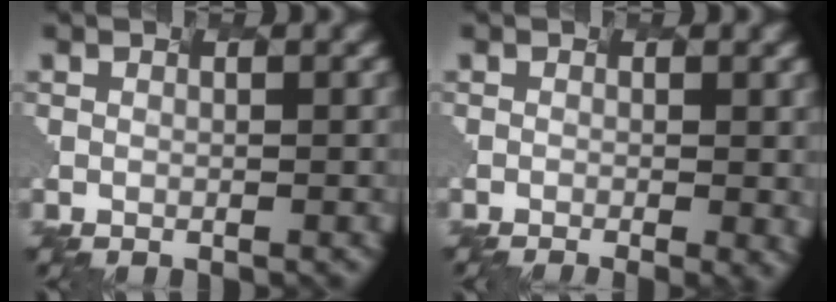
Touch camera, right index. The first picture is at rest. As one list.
[{"total": 3.3, "force": [-0.8, 1.1, 3.0], "torque": [-0.014, -0.001, 0.001]}]